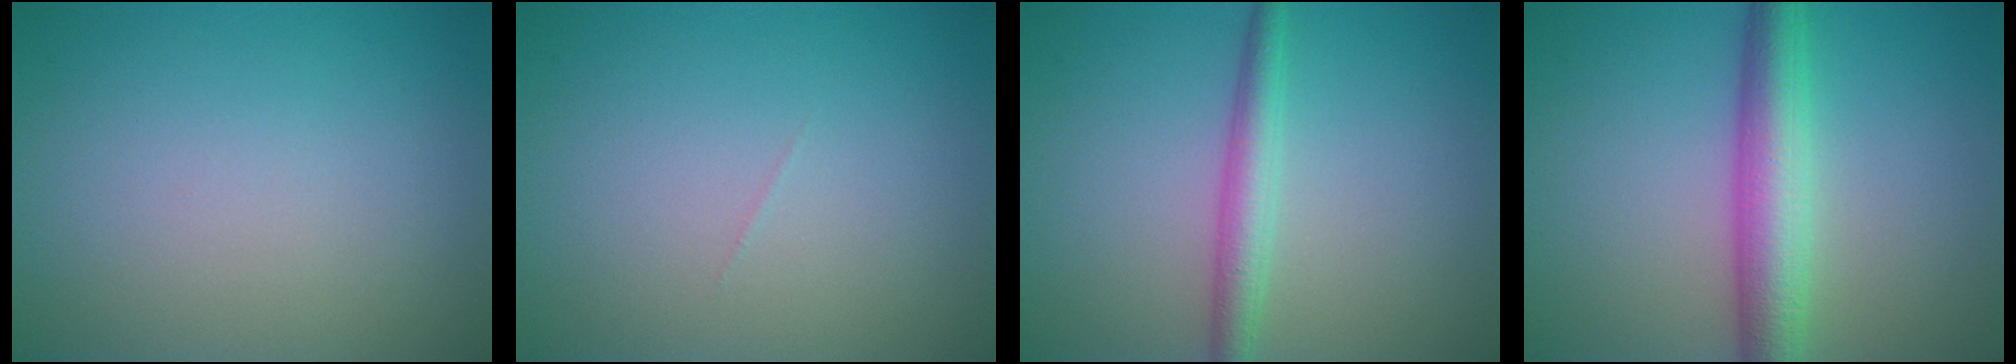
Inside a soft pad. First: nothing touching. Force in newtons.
{"total": 0.0}
{"total": 2.9, "press": 2.9, "slide": 0.1}
{"total": 5.7, "press": 5.7, "slide": 0.1}